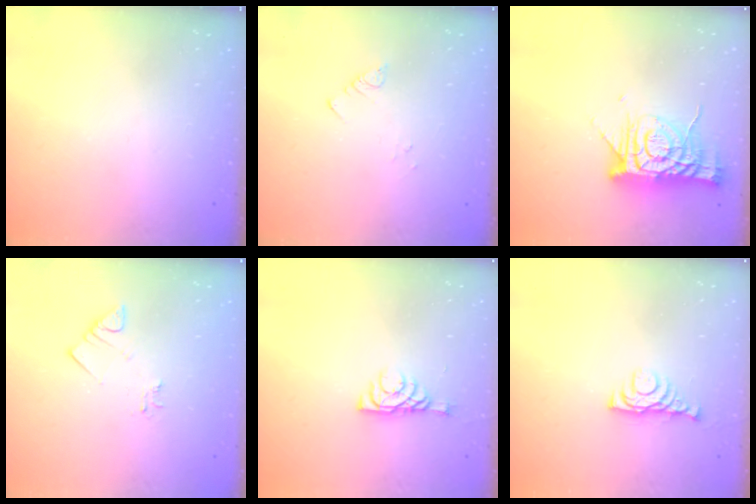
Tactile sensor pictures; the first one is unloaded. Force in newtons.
{"total": 1.9, "press": 1.9, "slide": 0.2}
{"total": 12.7, "press": 12.7, "slide": 1.2}
{"total": 3.3, "press": 3.2, "slide": 0.4}
{"total": 6.0, "press": 6.0, "slide": 0.7}
{"total": 5.5, "press": 5.4, "slide": 1.1}